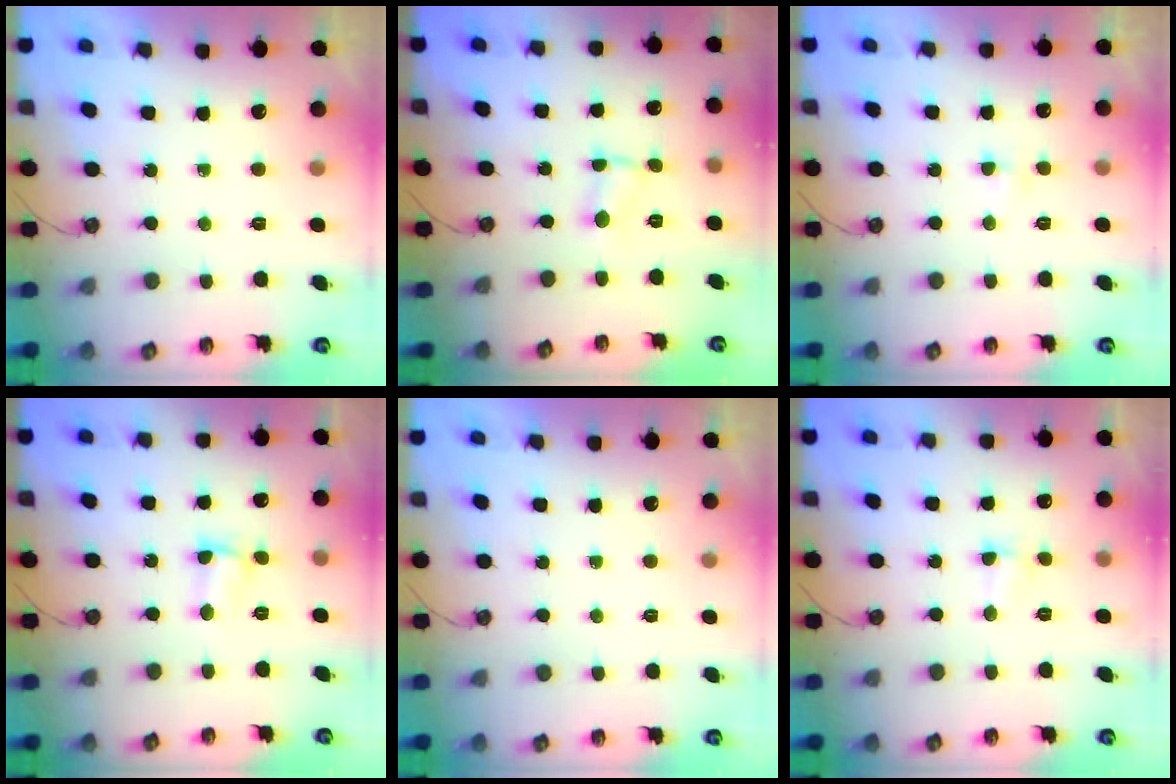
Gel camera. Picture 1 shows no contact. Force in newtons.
{"total": 1.9, "press": 1.9, "slide": 0.2}
{"total": 3.1, "press": 3.0, "slide": 0.5}
{"total": 2.1, "press": 2.0, "slide": 0.5}
{"total": 0.0}
{"total": 2.2, "press": 2.1, "slide": 0.5}